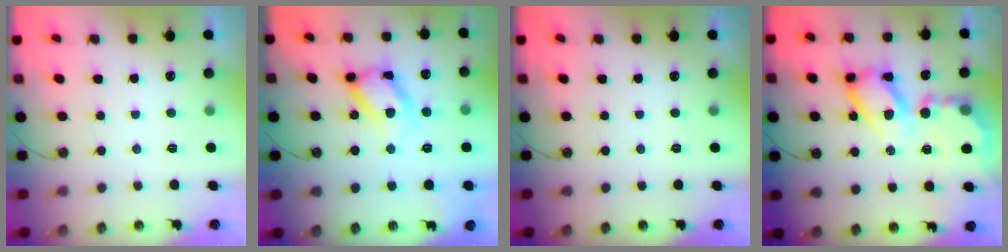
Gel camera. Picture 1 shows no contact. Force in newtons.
{"total": 17.6, "press": 17.5, "slide": 1.3}
{"total": 0.0}
{"total": 16.9, "press": 16.8, "slide": 1.5}